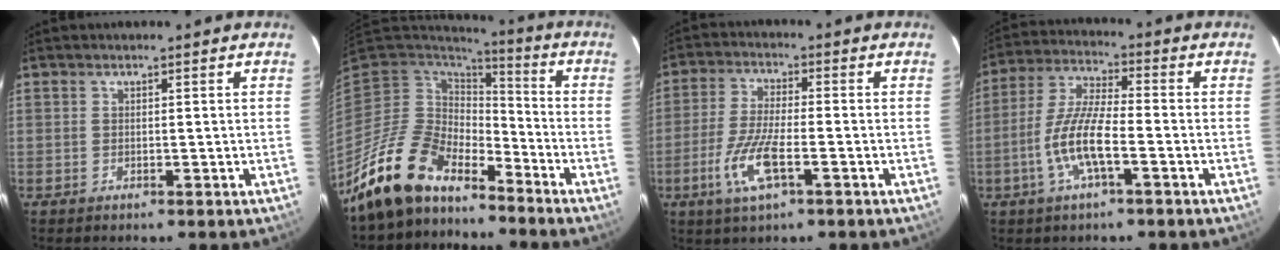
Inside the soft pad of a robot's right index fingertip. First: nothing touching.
{"total": 14.3, "force": [-11.7, 5.9, 5.8], "torque": [-0.122, 0.001, -0.215]}
{"total": 9.4, "force": [-3.8, 2.4, 8.3], "torque": [-0.178, -0.009, -0.074]}
{"total": 11.4, "force": [-4.2, 2.6, 10.3], "torque": [-0.221, -0.001, -0.081]}